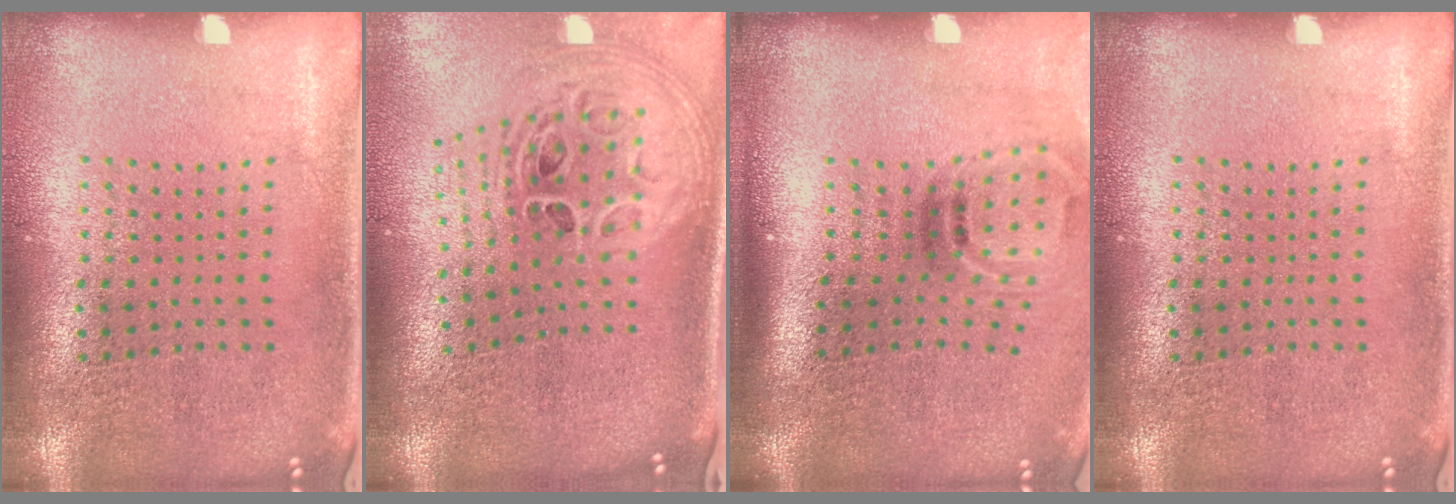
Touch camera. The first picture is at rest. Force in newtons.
{"total": 2.9, "press": 2.0, "slide": 2.1}
{"total": 2.0, "press": 1.3, "slide": 1.6}
{"total": 0.0}